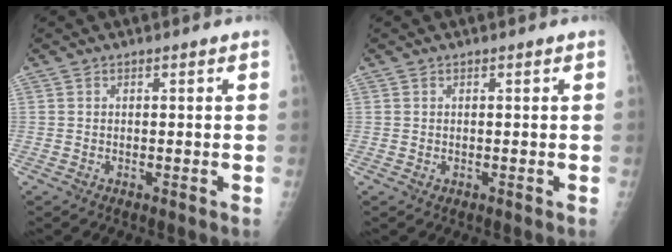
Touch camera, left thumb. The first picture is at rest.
{"total": 0.5, "force": [0.2, 0.4, 0.3], "torque": [-0.002, -0.001, 0.003]}